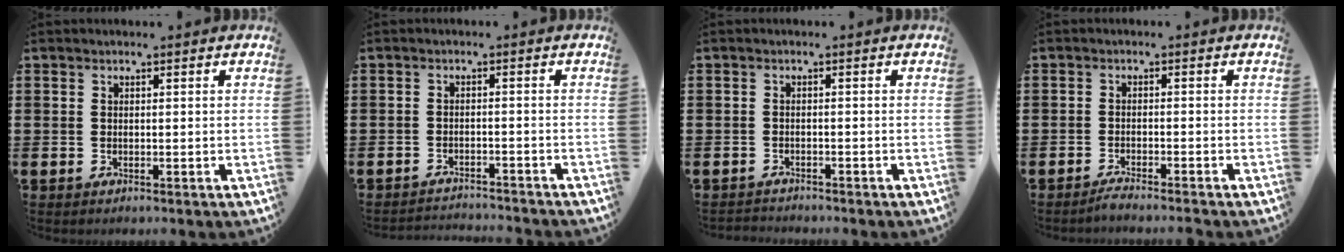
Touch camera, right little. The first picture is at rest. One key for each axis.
{"total": 2.0, "fx": -2.0, "fy": -0.1, "fz": -0.1, "tx": -0.003, "ty": 0.003, "tz": -0.043}
{"total": 1.0, "fx": -1.0, "fy": 0.0, "fz": -0.1, "tx": -0.002, "ty": 0.001, "tz": -0.020}
{"total": 1.3, "fx": -1.2, "fy": -0.2, "fz": 0.3, "tx": -0.006, "ty": 0.002, "tz": -0.022}